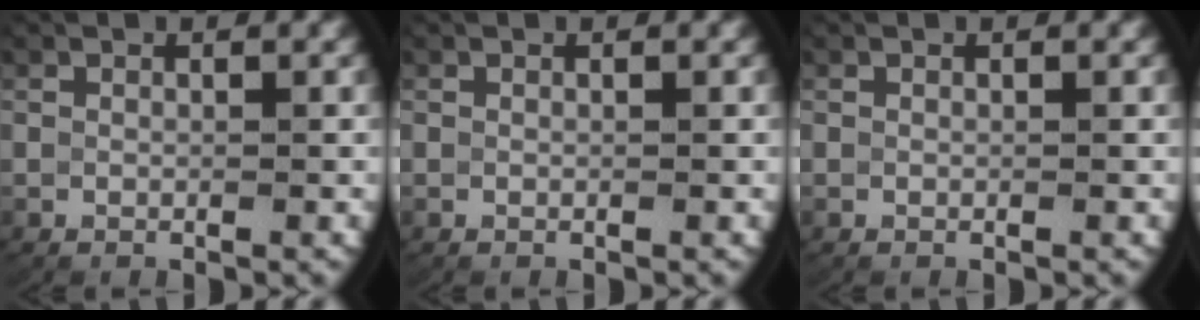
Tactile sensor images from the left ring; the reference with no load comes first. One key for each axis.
{"total": 0.0}
{"total": 0.0}